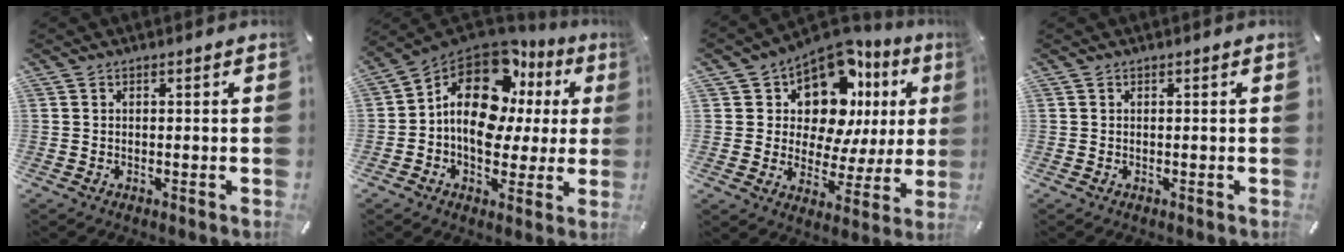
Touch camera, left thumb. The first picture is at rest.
{"total": 17.3, "force": [5.0, 11.9, 11.6], "torque": [-0.189, -0.030, 0.087]}
{"total": 14.4, "force": [8.0, 8.7, 8.1], "torque": [-0.128, -0.069, 0.141]}
{"total": 0.0}